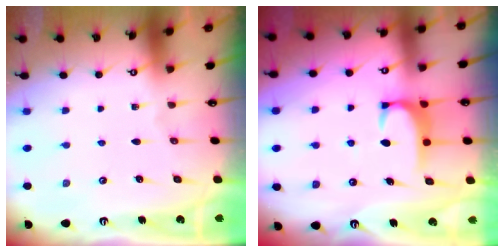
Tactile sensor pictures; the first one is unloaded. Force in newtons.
{"total": 2.0, "press": 1.9, "slide": 0.6}